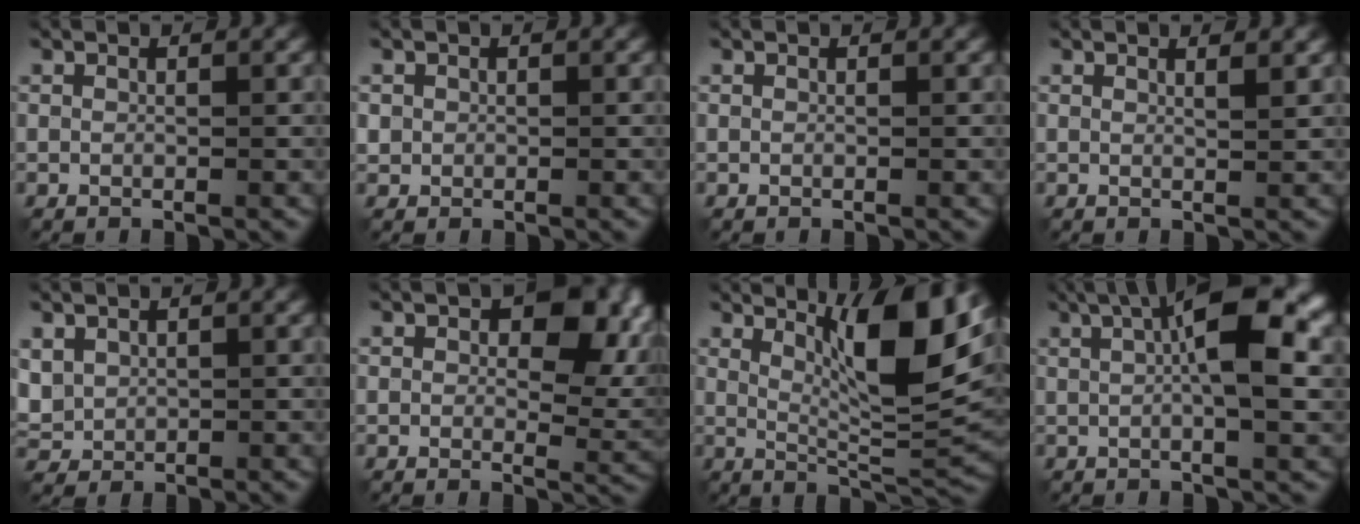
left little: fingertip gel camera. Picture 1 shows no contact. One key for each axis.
{"total": 0.8, "fx": 0.2, "fy": 0.8, "fz": 0.0, "tx": 0.001, "ty": -0.001, "tz": 0.006}
{"total": 0.0}
{"total": 1.9, "fx": 1.2, "fy": 0.7, "fz": 1.4, "tx": -0.006, "ty": 0.009, "tz": 0.004}
{"total": 2.3, "fx": 0.8, "fy": 1.9, "fz": 1.1, "tx": -0.033, "ty": 0.002, "tz": 0.018}
{"total": 9.1, "fx": 2.8, "fy": 5.0, "fz": 7.1, "tx": -0.102, "ty": 0.001, "tz": 0.044}
{"total": 9.8, "fx": 4.0, "fy": 2.3, "fz": 8.7, "tx": -0.128, "ty": -0.004, "tz": 0.068}
{"total": 9.1, "fx": 1.8, "fy": 2.7, "fz": 8.5, "tx": -0.133, "ty": 0.014, "tz": 0.020}